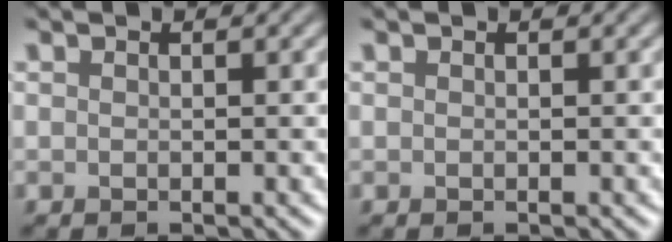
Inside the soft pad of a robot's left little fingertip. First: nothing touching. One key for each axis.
{"total": 0.0}